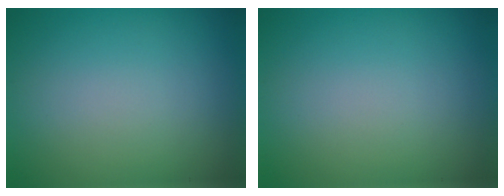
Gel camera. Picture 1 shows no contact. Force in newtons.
{"total": 0.0}